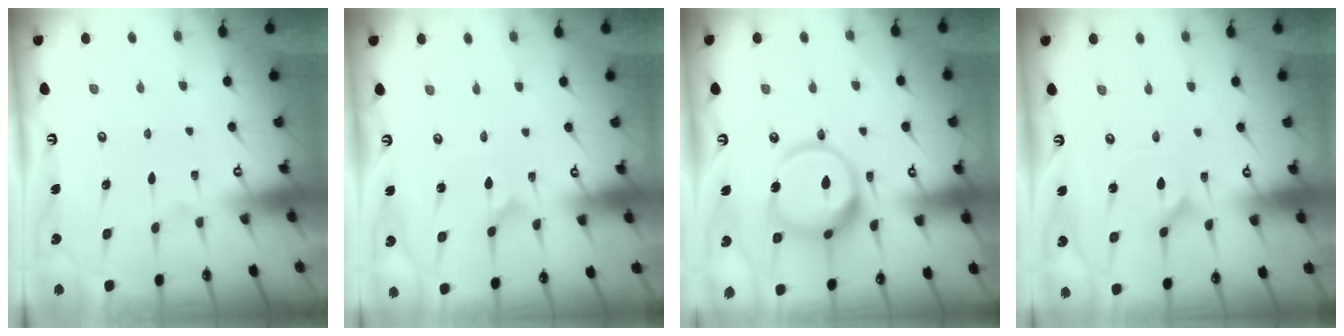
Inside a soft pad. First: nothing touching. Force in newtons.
{"total": 0.0}
{"total": 16.5, "press": 16.4, "slide": 1.8}
{"total": 1.5, "press": 1.5, "slide": 0.1}